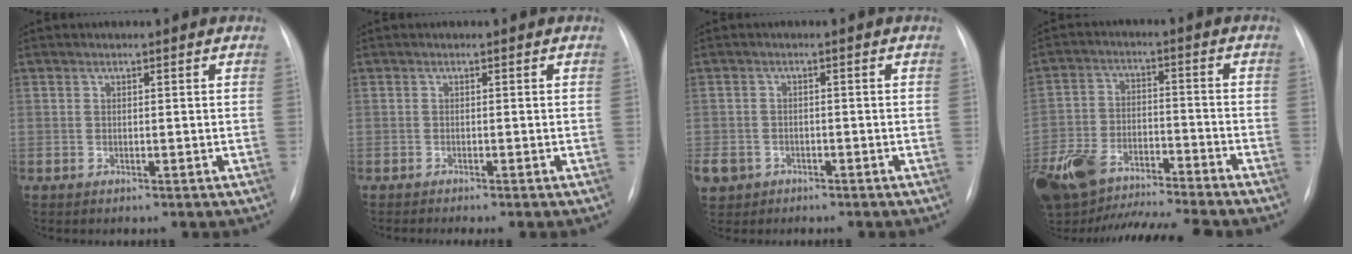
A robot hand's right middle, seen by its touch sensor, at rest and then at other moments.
{"total": 2.7, "force": [-2.3, -0.2, 1.5], "torque": [-0.015, -0.004, -0.028]}
{"total": 7.2, "force": [-4.0, 5.7, 1.8], "torque": [-0.061, -0.001, -0.062]}
{"total": 20.0, "force": [-16.9, 4.3, 9.7], "torque": [-0.238, -0.003, -0.283]}